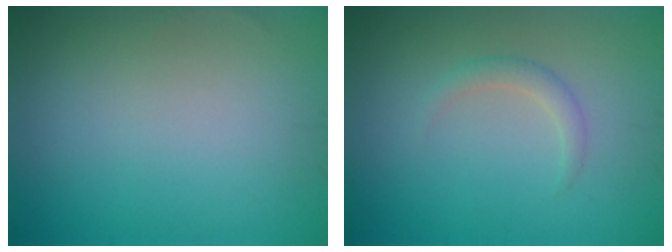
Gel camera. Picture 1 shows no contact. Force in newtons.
{"total": 1.4, "press": 1.4, "slide": 0.1}